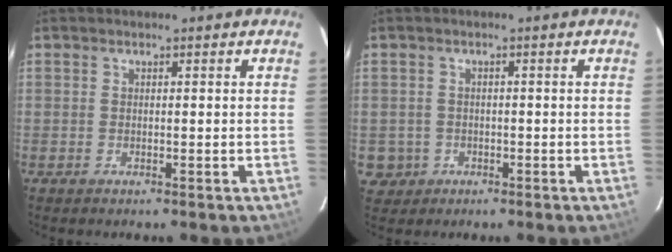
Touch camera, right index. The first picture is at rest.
{"total": 4.4, "force": [-1.0, 4.3, 0.6], "torque": [-0.020, 0.014, -0.005]}